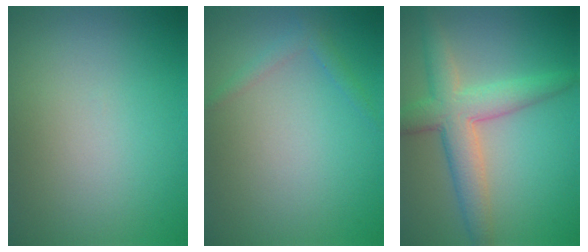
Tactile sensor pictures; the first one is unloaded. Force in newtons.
{"total": 1.2, "press": 1.2, "slide": 0.1}
{"total": 5.3, "press": 5.3, "slide": 0.1}